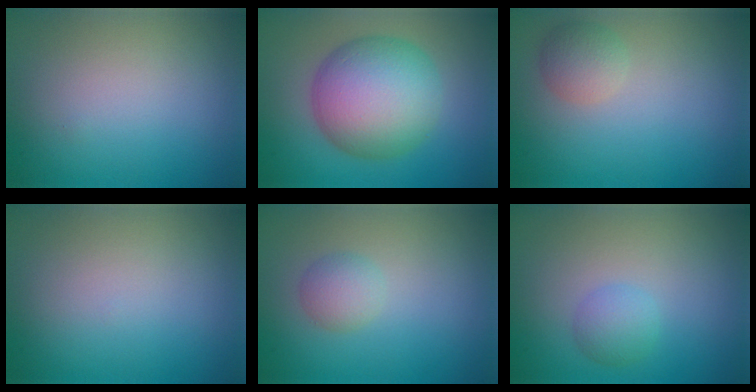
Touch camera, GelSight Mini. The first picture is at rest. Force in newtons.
{"total": 9.2, "press": 9.2, "slide": 0.3}
{"total": 2.0, "press": 2.0, "slide": 0.1}
{"total": 0.0}
{"total": 1.8, "press": 1.8, "slide": 0.1}
{"total": 1.9, "press": 1.9, "slide": 0.1}